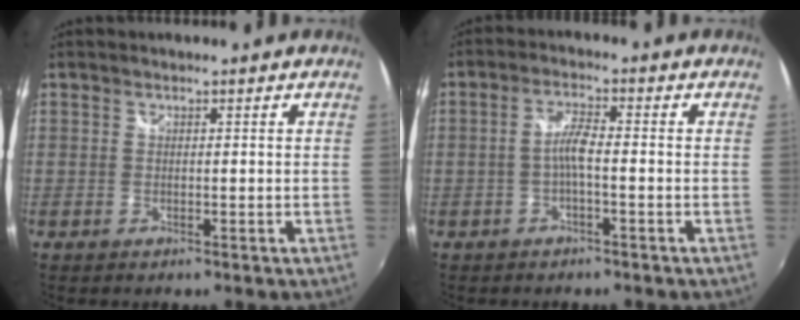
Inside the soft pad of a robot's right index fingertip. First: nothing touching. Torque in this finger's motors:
{"motor_torque": [0.56, -0.08, 0.16, 0.06]}